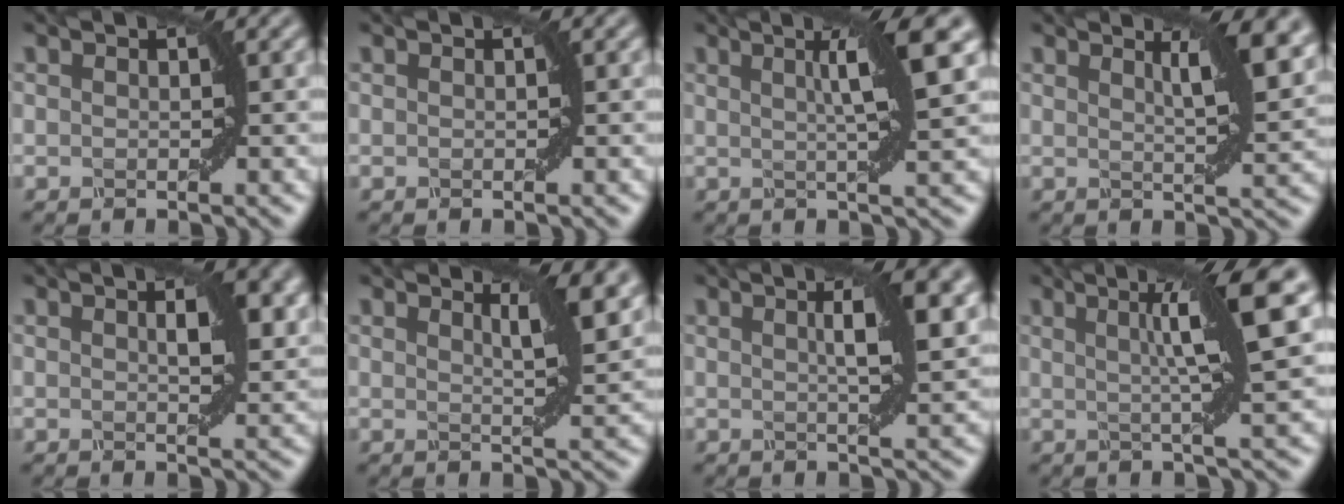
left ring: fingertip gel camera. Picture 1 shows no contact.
{"total": 0.0}
{"total": 5.7, "force": [1.8, 0.9, 5.4], "torque": [-0.072, 0.012, 0.027]}
{"total": 4.8, "force": [2.4, 1.1, 4.1], "torque": [-0.052, 0.002, 0.039]}
{"total": 3.6, "force": [1.2, 1.3, 3.1], "torque": [-0.048, 0.003, 0.022]}
{"total": 4.0, "force": [2.3, 1.0, 3.1], "torque": [-0.040, -0.001, 0.038]}
{"total": 5.2, "force": [1.3, 1.3, 4.9], "torque": [-0.059, 0.011, 0.015]}
{"total": 7.4, "force": [1.9, 0.9, 7.1], "torque": [-0.098, 0.018, 0.028]}